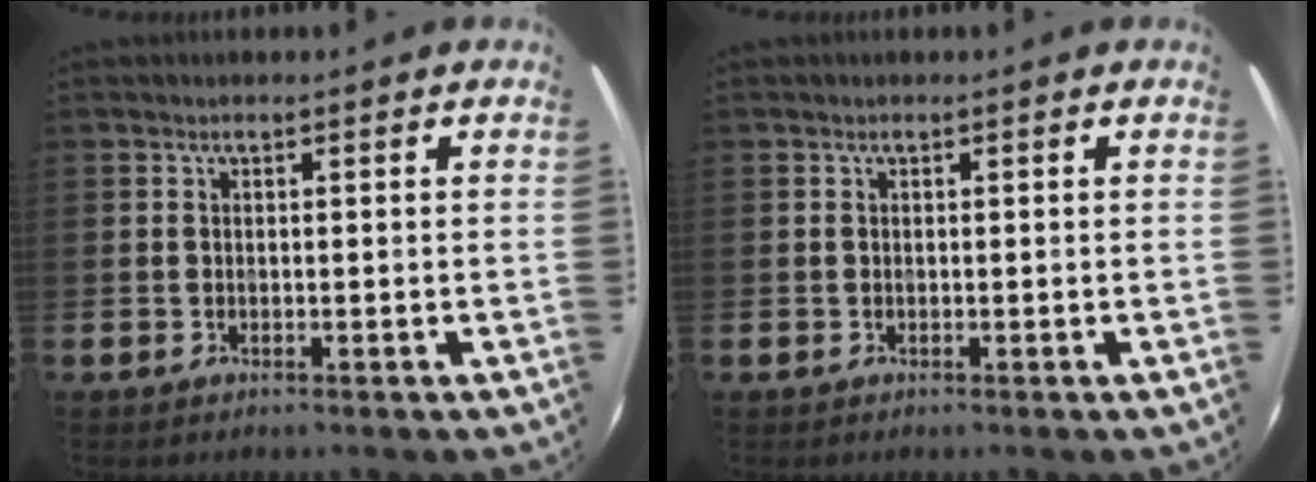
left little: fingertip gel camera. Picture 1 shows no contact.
{"total": 0.0}